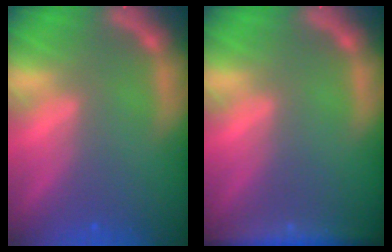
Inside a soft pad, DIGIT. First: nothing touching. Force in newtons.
{"total": 5.0}